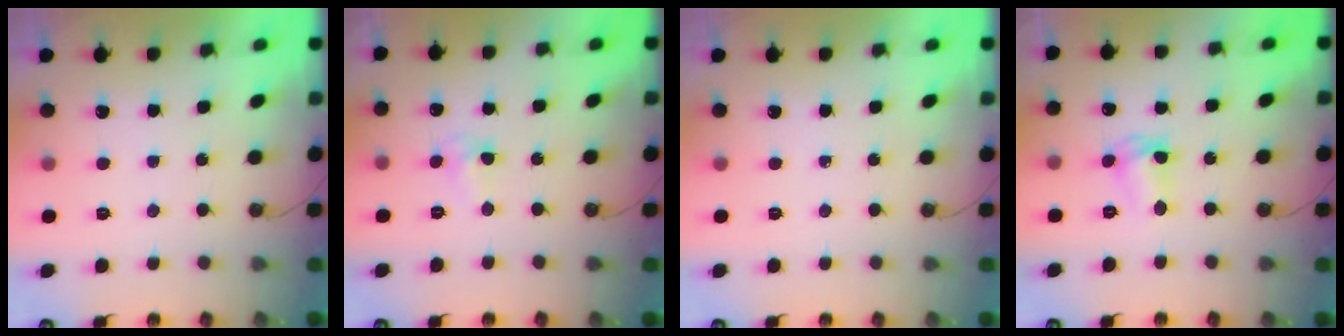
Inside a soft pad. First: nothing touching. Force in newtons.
{"total": 4.2, "press": 4.1, "slide": 0.6}
{"total": 0.0}
{"total": 4.4, "press": 4.4, "slide": 0.4}